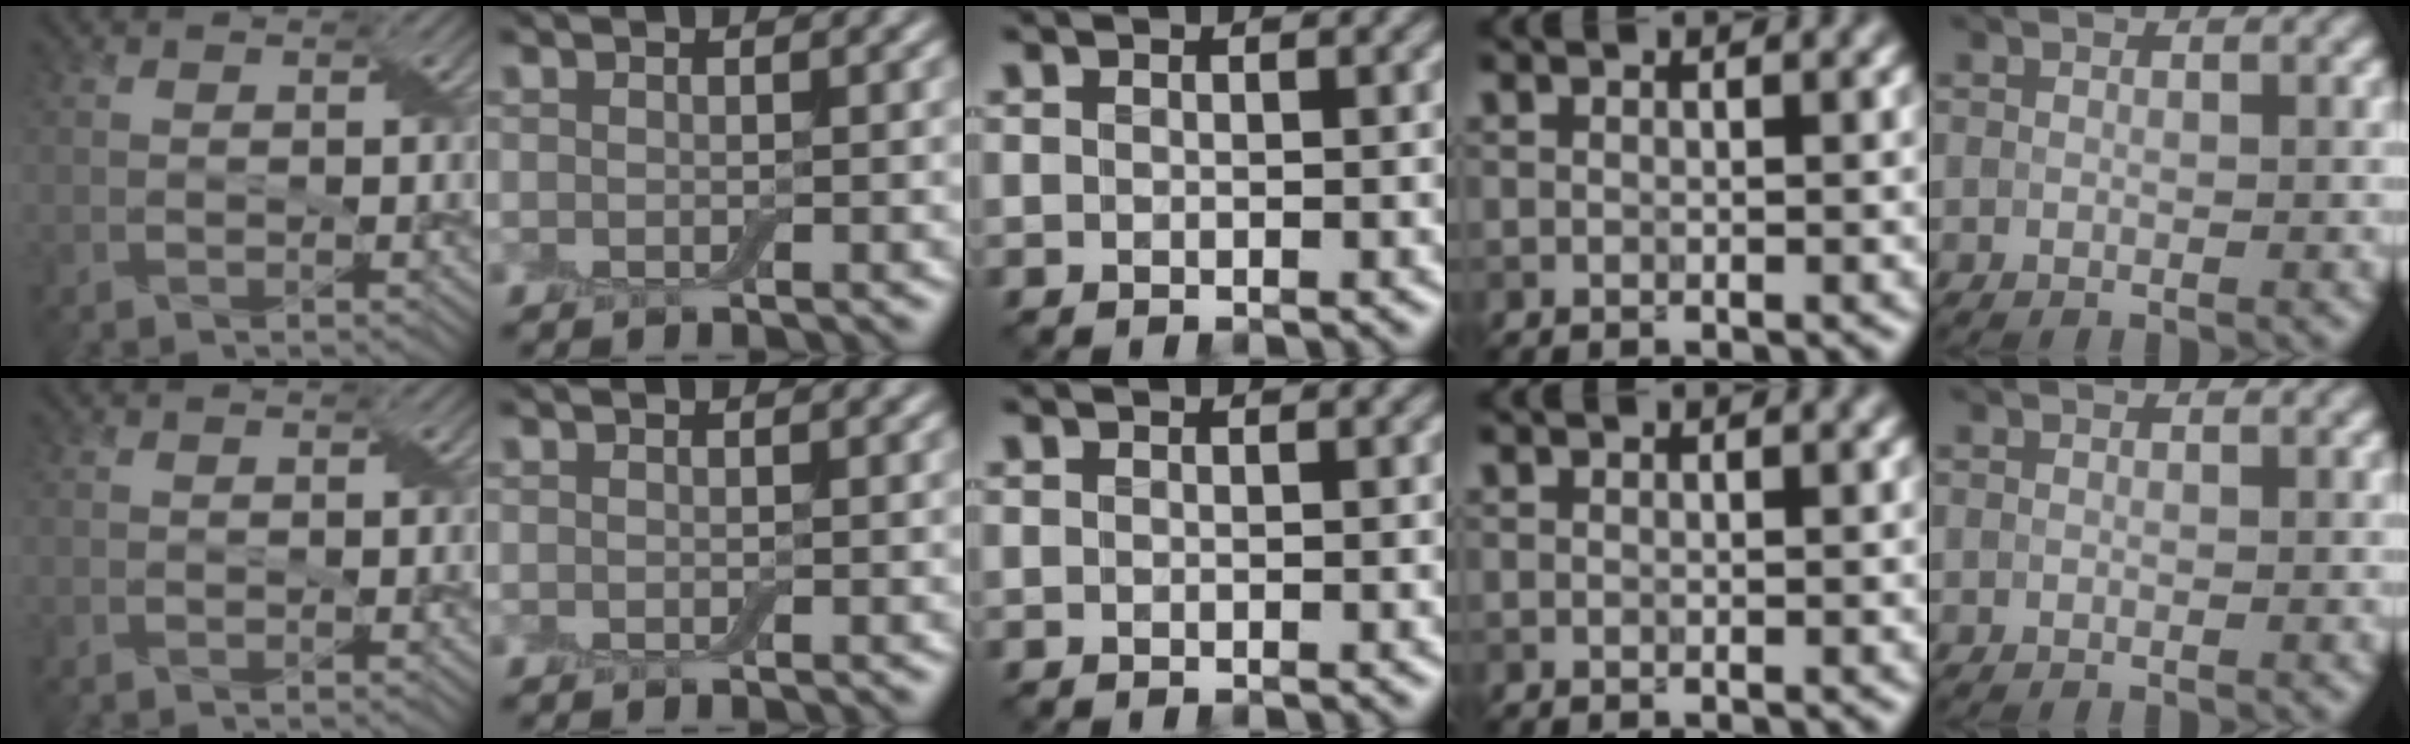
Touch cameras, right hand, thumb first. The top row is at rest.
{}